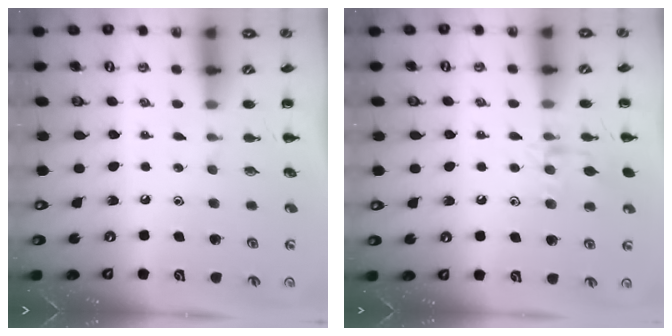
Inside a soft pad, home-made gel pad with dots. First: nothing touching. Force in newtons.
{"total": 10.2, "press": 10.2, "slide": 0.7}